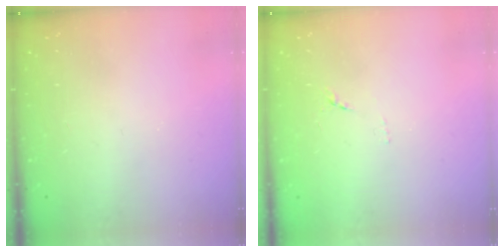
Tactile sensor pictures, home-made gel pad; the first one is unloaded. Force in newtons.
{"total": 7.6, "press": 7.6, "slide": 0.7}